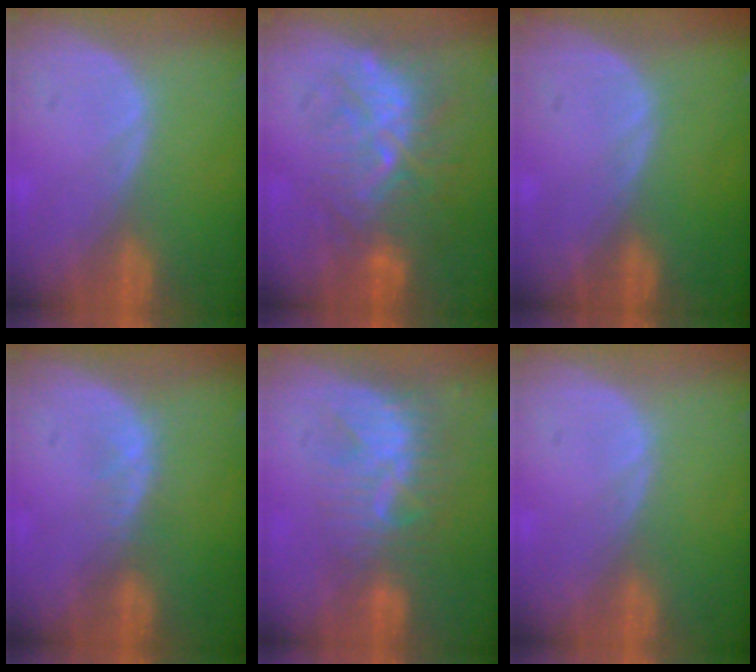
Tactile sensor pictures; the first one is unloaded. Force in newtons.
{"total": 9.1, "press": 8.7, "slide": 2.7}
{"total": 0.0}
{"total": 1.5, "press": 1.5, "slide": 0.2}
{"total": 9.0, "press": 7.7, "slide": 4.6}
{"total": 0.0}